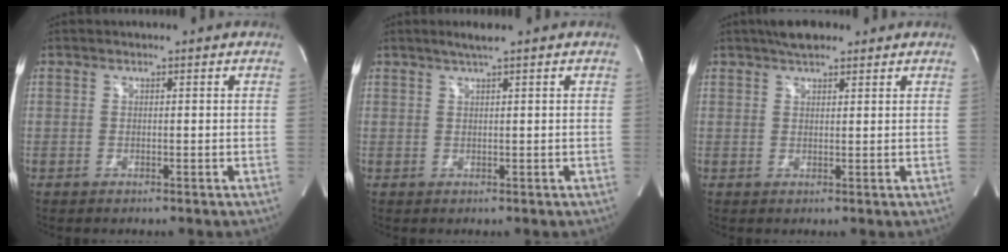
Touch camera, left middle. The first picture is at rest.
{"total": 2.0, "force": [1.5, -0.4, 1.3], "torque": [-0.030, 0.002, 0.030]}
{"total": 4.6, "force": [3.5, 1.5, 2.5], "torque": [-0.050, 0.018, 0.059]}